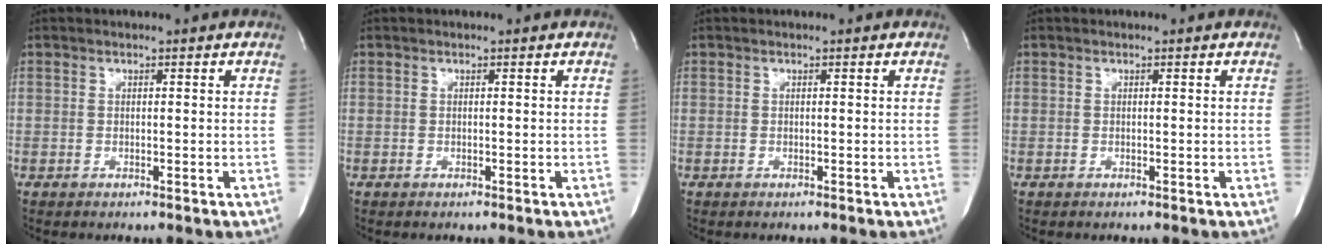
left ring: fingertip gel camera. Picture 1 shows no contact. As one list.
[{"total": 0.0}, {"total": 0.0}, {"total": 0.0}]